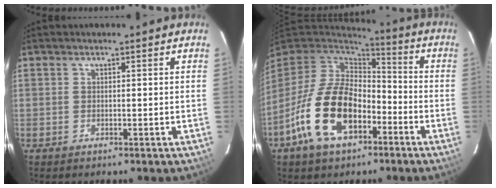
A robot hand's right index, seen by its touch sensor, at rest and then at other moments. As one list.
[{"total": 18.1, "force": [-7.8, 10.8, 12.3], "torque": [-0.262, -0.007, -0.134]}]